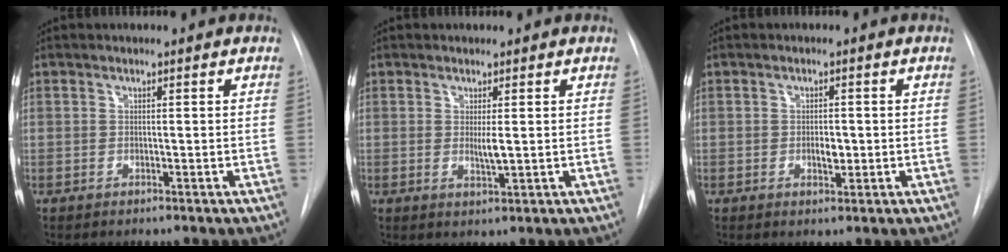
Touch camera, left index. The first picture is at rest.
{"total": 2.0, "force": [0.3, 0.2, 2.0], "torque": [-0.039, -0.006, 0.008]}
{"total": 2.1, "force": [-0.3, 1.1, 1.7], "torque": [-0.029, 0.000, -0.001]}